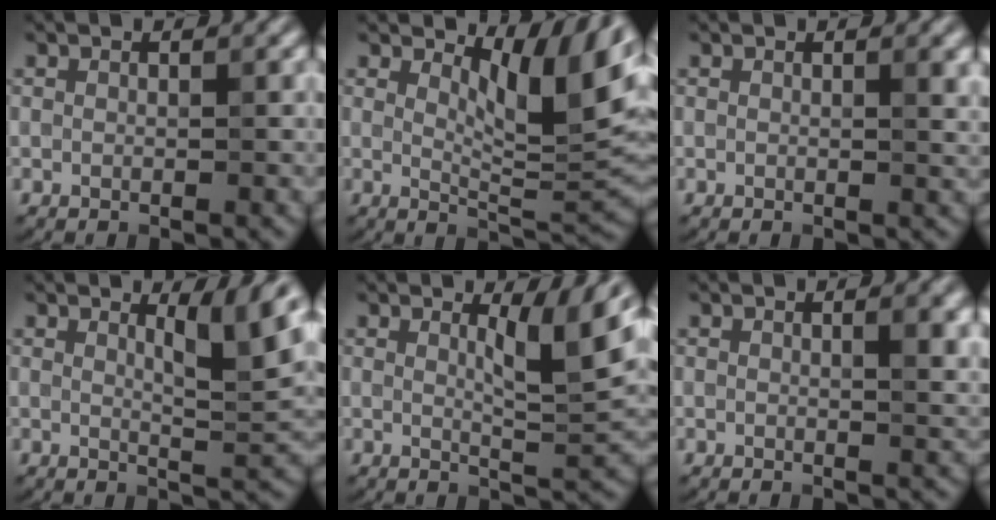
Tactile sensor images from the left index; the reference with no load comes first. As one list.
[{"total": 6.9, "force": [3.5, 2.4, 5.5], "torque": [-0.078, -0.009, 0.054]}, {"total": 1.4, "force": [0.5, 0.4, 1.3], "torque": [-0.014, -0.001, 0.004]}, {"total": 4.6, "force": [2.1, 0.9, 4.0], "torque": [-0.059, -0.007, 0.033]}, {"total": 4.7, "force": [1.8, 0.8, 4.3], "torque": [-0.069, -0.007, 0.029]}, {"total": 2.4, "force": [0.7, 0.7, 2.2], "torque": [-0.022, 0.001, 0.009]}]